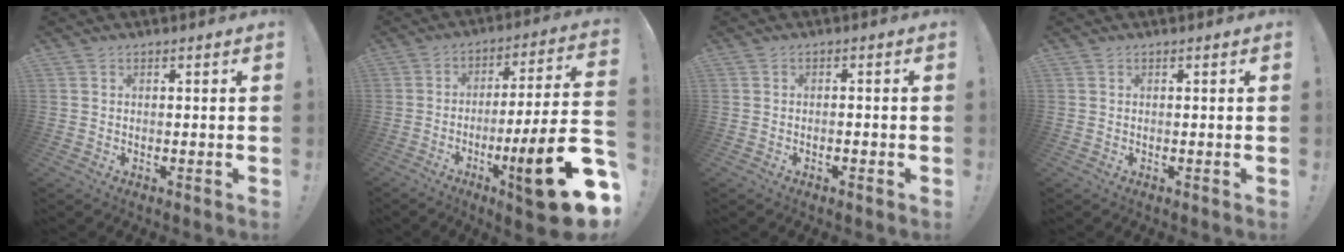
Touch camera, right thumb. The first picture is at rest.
{"total": 22.5, "force": [-8.2, 3.3, 20.7], "torque": [-0.323, 0.036, -0.130]}
{"total": 1.1, "force": [-0.8, 0.0, 0.7], "torque": [-0.014, 0.002, -0.014]}
{"total": 0.0}